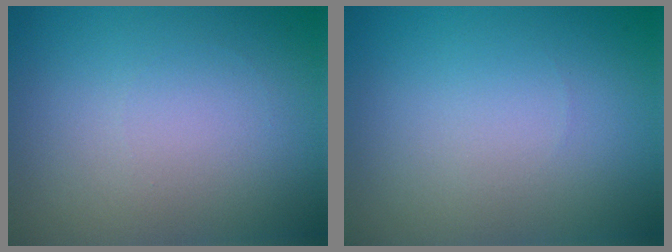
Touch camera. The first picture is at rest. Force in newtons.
{"total": 0.0}